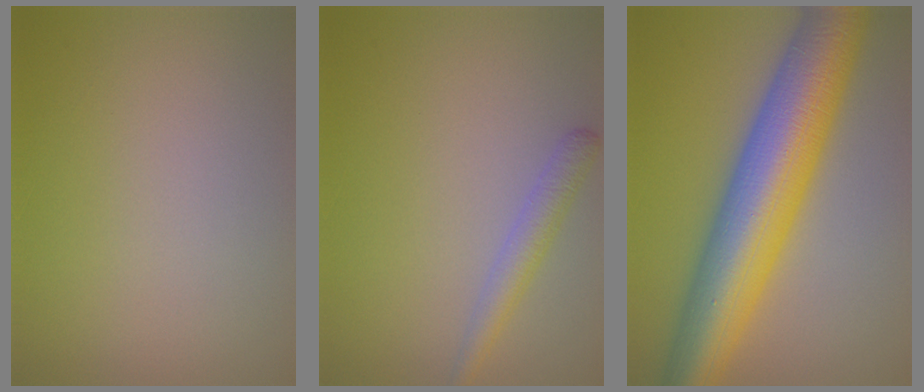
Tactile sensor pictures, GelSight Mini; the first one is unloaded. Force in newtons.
{"total": 2.2, "press": 2.2, "slide": 0.1}
{"total": 12.3, "press": 12.3, "slide": 0.1}